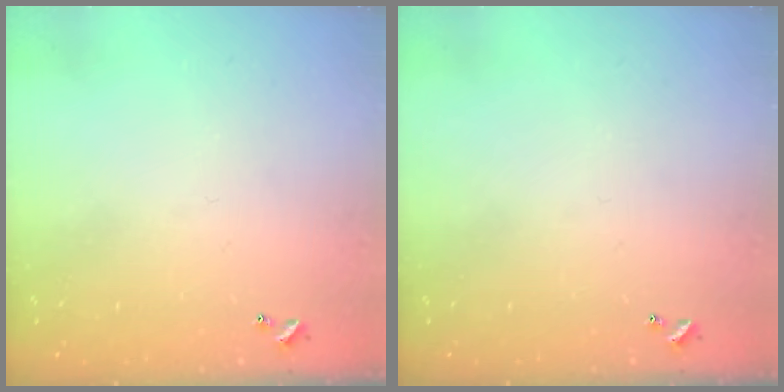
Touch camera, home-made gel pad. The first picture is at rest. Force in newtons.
{"total": 0.0}